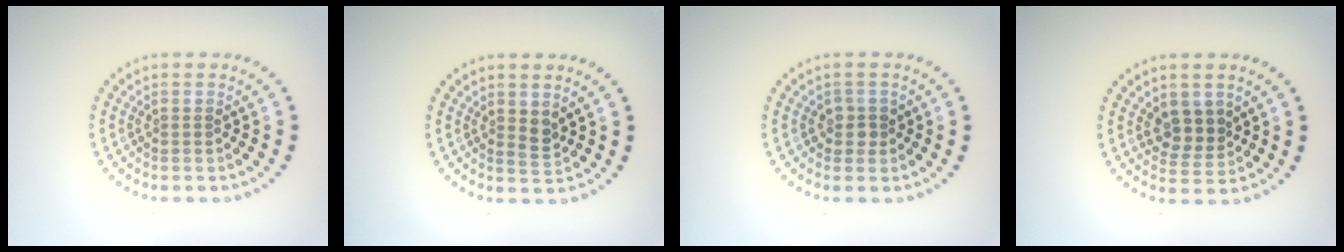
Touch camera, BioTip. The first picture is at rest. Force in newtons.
{"total": 1.2, "press": 1.0, "slide": 0.6}
{"total": 1.5, "press": 1.3, "slide": 0.7}
{"total": 2.8, "press": 2.5, "slide": 1.3}